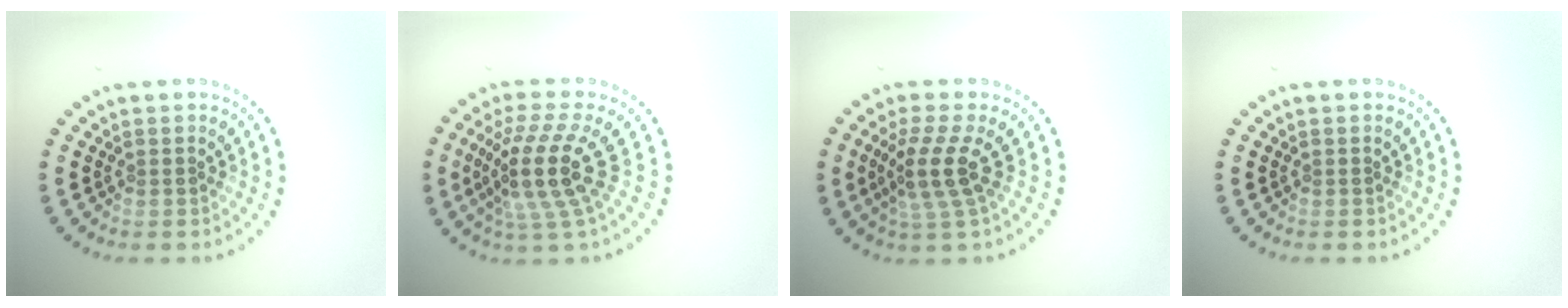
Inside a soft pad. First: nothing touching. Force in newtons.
{"total": 5.2, "press": 3.8, "slide": 3.6}
{"total": 3.5, "press": 2.6, "slide": 2.4}
{"total": 0.0}